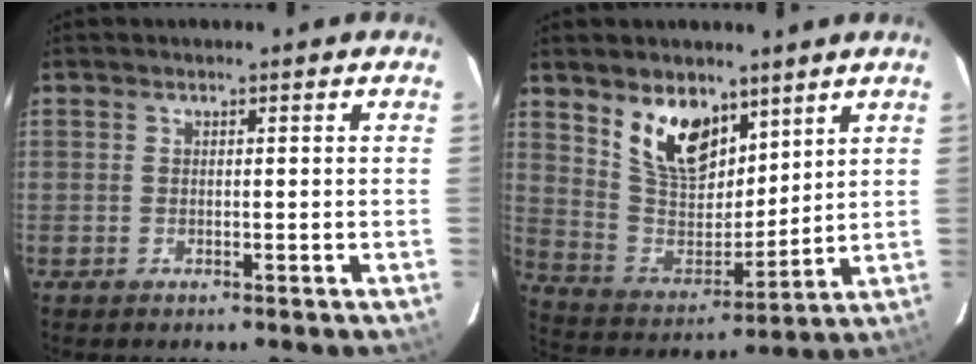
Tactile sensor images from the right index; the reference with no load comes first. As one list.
[{"total": 13.7, "force": [8.4, 7.6, 7.8], "torque": [-0.148, -0.005, 0.169]}]